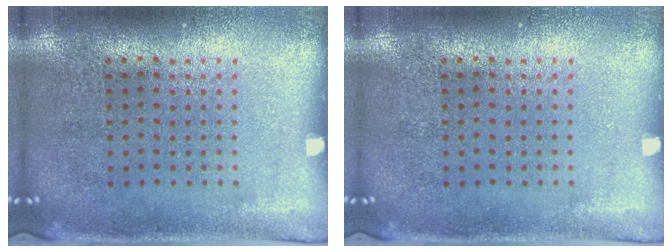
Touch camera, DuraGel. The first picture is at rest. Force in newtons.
{"total": 0.0}